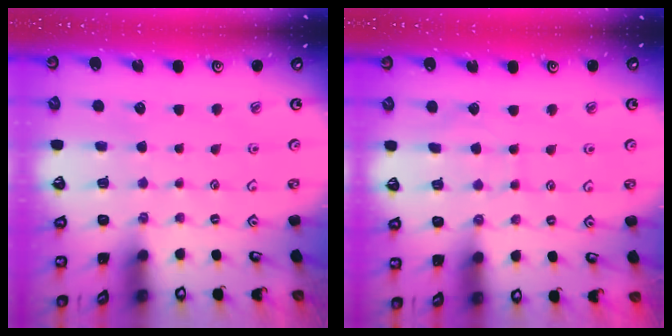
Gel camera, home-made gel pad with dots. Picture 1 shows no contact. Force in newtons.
{"total": 2.9, "press": 2.9, "slide": 0.3}